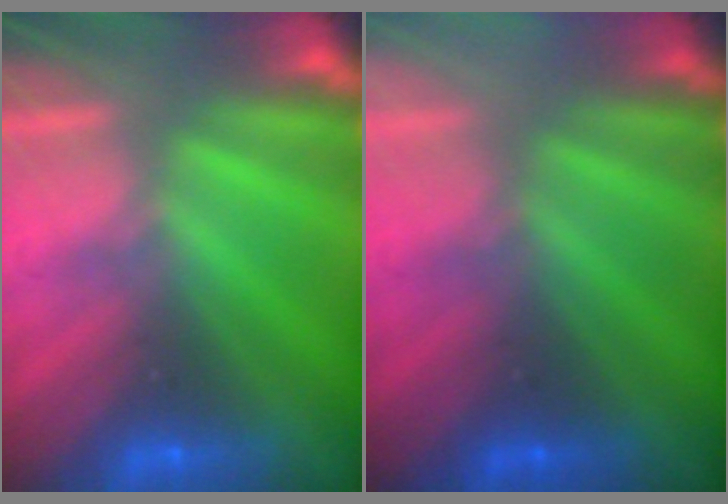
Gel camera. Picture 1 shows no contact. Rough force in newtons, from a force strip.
{"total": 2.6}